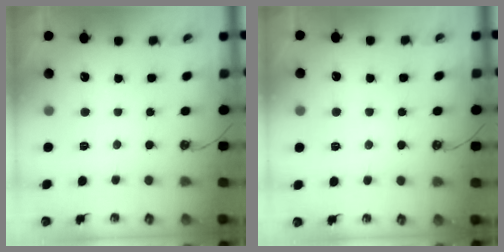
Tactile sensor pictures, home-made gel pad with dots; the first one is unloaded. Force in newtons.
{"total": 1.4, "press": 1.4, "slide": 0.3}